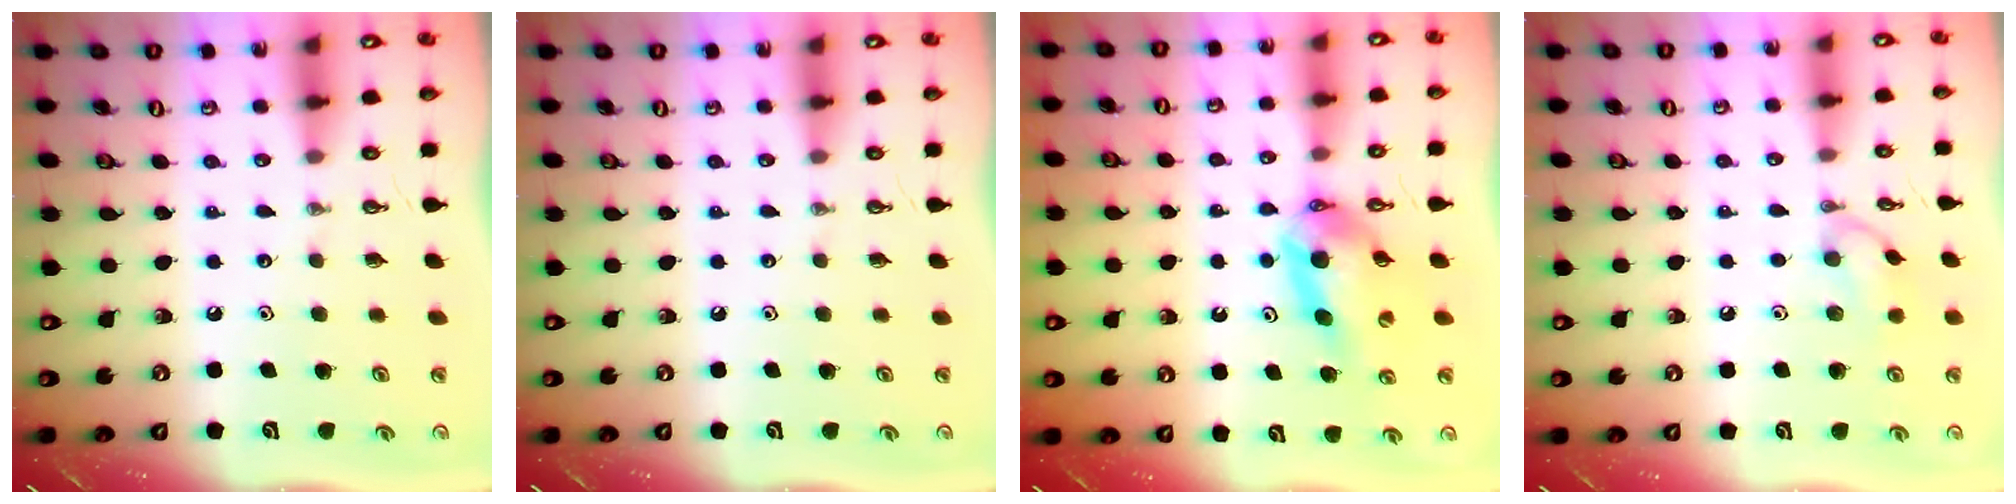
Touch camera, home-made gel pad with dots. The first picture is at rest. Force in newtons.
{"total": 0.0}
{"total": 9.6, "press": 9.6, "slide": 1.0}
{"total": 8.4, "press": 8.4, "slide": 0.3}